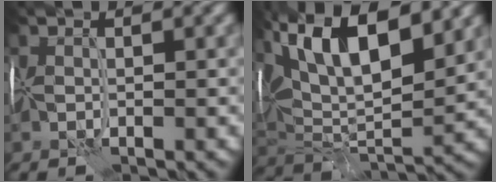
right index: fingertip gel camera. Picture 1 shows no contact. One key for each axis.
{"total": 14.0, "fx": 6.6, "fy": 5.5, "fz": 11.1, "tx": -0.199, "ty": 0.020, "tz": 0.115}